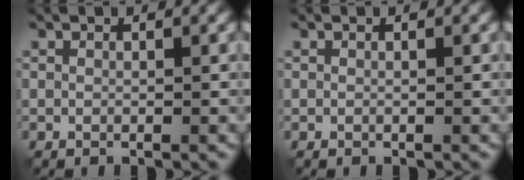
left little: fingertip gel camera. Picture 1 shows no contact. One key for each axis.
{"total": 0.0}